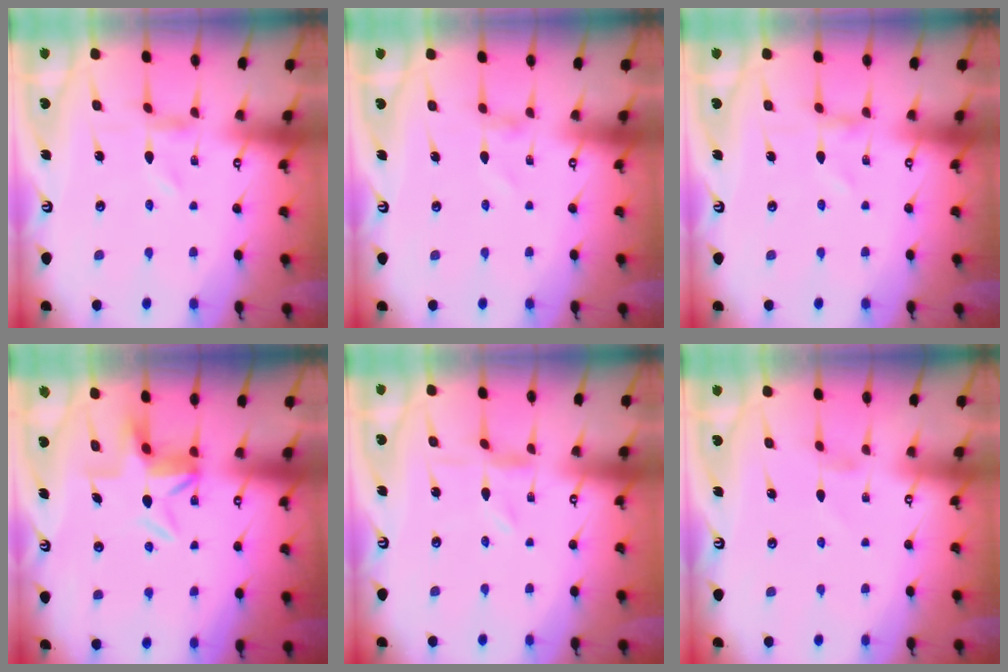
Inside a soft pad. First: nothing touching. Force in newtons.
{"total": 0.8, "press": 0.7, "slide": 0.1}
{"total": 0.9, "press": 0.9, "slide": 0.1}
{"total": 5.4, "press": 5.0, "slide": 2.0}
{"total": 0.0}
{"total": 0.8, "press": 0.7, "slide": 0.2}